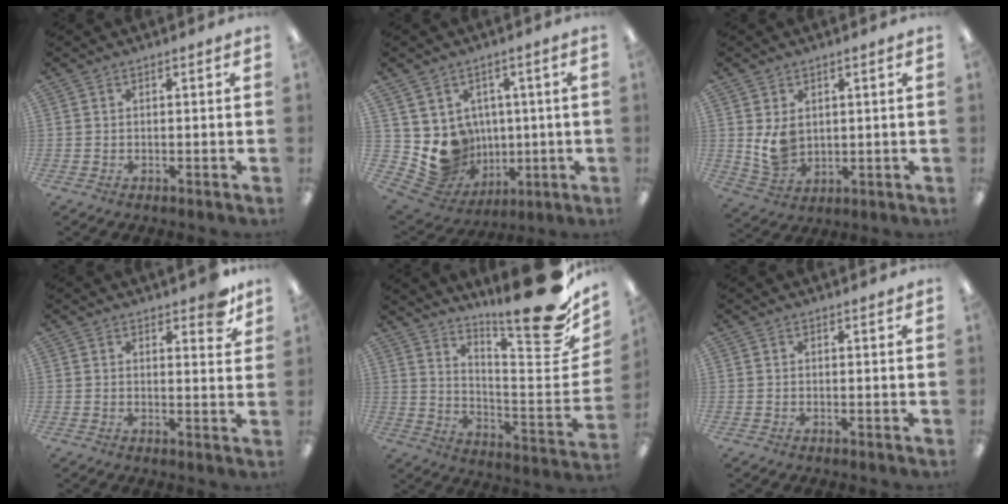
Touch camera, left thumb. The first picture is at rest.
{"total": 10.1, "force": [-0.4, 9.8, 2.5], "torque": [-0.072, -0.021, 0.012]}
{"total": 6.7, "force": [1.9, 4.9, 4.1], "torque": [-0.072, -0.009, 0.034]}
{"total": 5.1, "force": [4.0, 1.9, 2.6], "torque": [-0.023, -0.024, 0.066]}
{"total": 23.9, "force": [16.1, 6.3, 16.5], "torque": [-0.204, -0.125, 0.256]}
{"total": 0.6, "force": [0.5, 0.0, 0.4], "torque": [-0.008, 0.000, 0.008]}